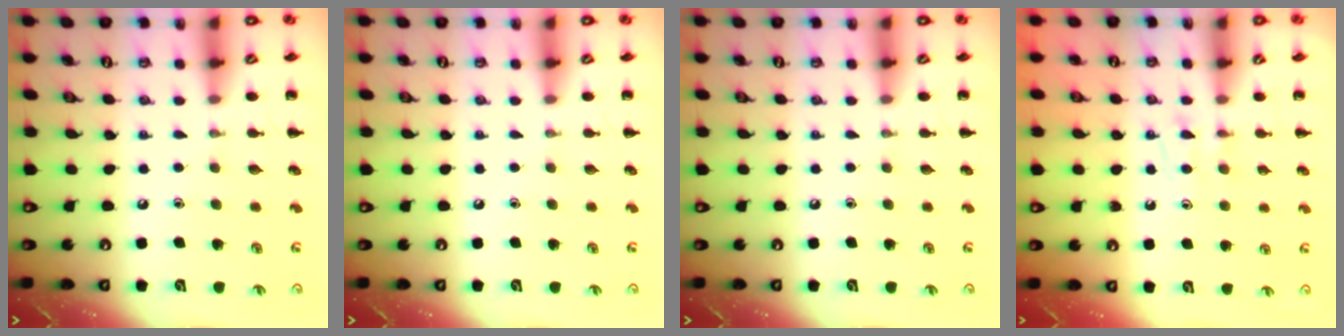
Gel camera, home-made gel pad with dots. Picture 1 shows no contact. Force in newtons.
{"total": 0.0}
{"total": 0.0}
{"total": 4.0, "press": 3.6, "slide": 1.7}